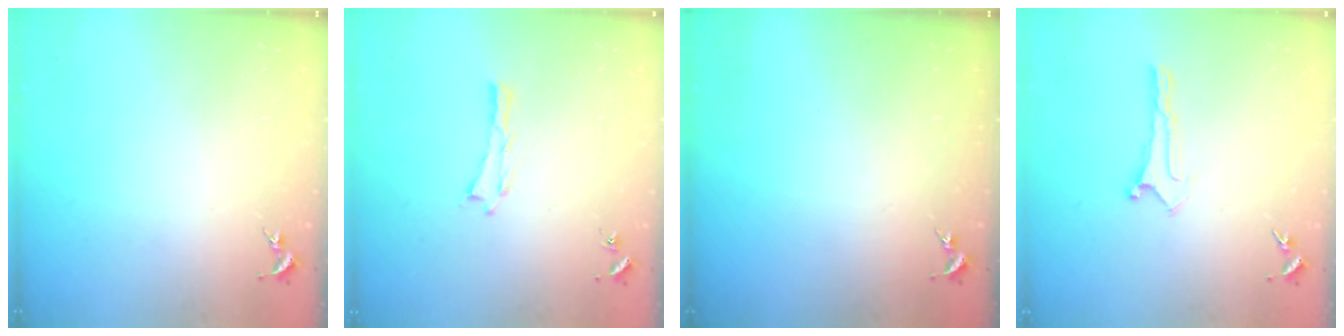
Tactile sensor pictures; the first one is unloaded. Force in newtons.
{"total": 0.0}
{"total": 0.0}
{"total": 0.0}